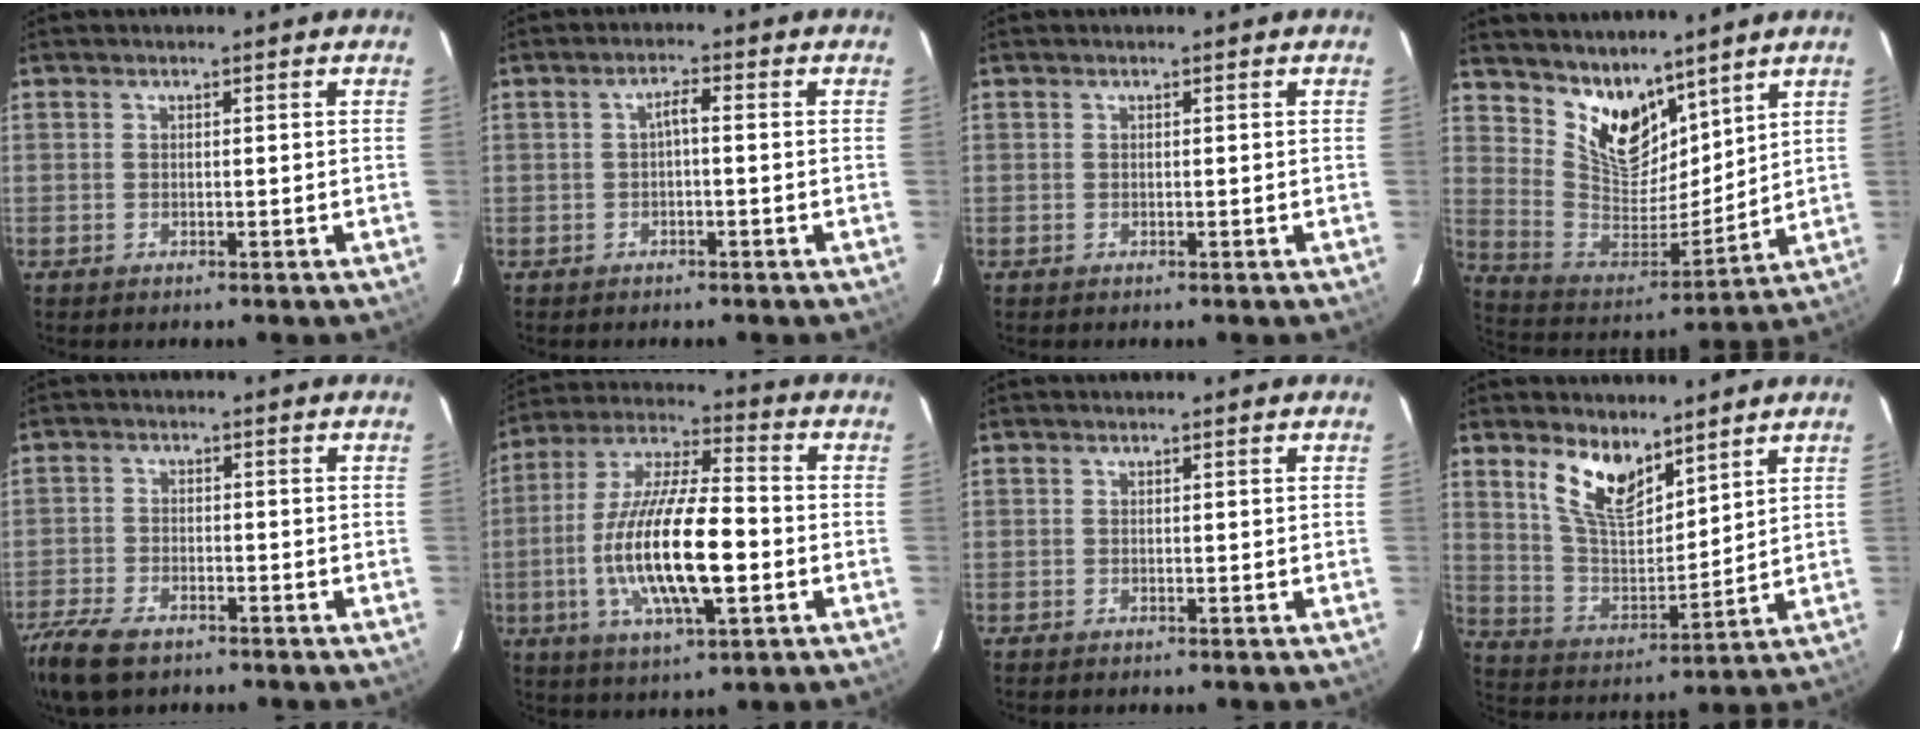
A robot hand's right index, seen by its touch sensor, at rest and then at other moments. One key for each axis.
{"total": 1.9, "fx": -0.4, "fy": 0.5, "fz": 1.8, "tx": -0.036, "ty": 0.009, "tz": -0.006}
{"total": 0.0}
{"total": 14.2, "fx": 10.5, "fy": 7.4, "fz": 5.9, "tx": -0.121, "ty": -0.003, "tz": 0.211}
{"total": 11.2, "fx": -8.3, "fy": 4.8, "fz": 5.9, "tx": -0.158, "ty": -0.032, "tz": -0.156}
{"total": 18.5, "fx": -3.9, "fy": 5.2, "fz": 17.3, "tx": -0.340, "ty": -0.008, "tz": -0.073}
{"total": 0.0}
{"total": 11.3, "fx": 7.5, "fy": 4.9, "fz": 6.8, "tx": -0.132, "ty": 0.001, "tz": 0.151}